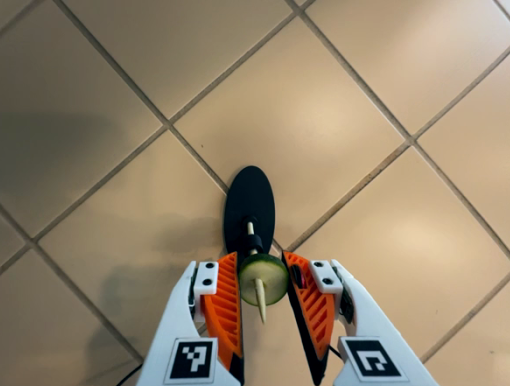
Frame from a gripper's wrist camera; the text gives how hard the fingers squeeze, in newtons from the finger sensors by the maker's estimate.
{"total": 5.4, "left": 4.9, "right": 5.9}